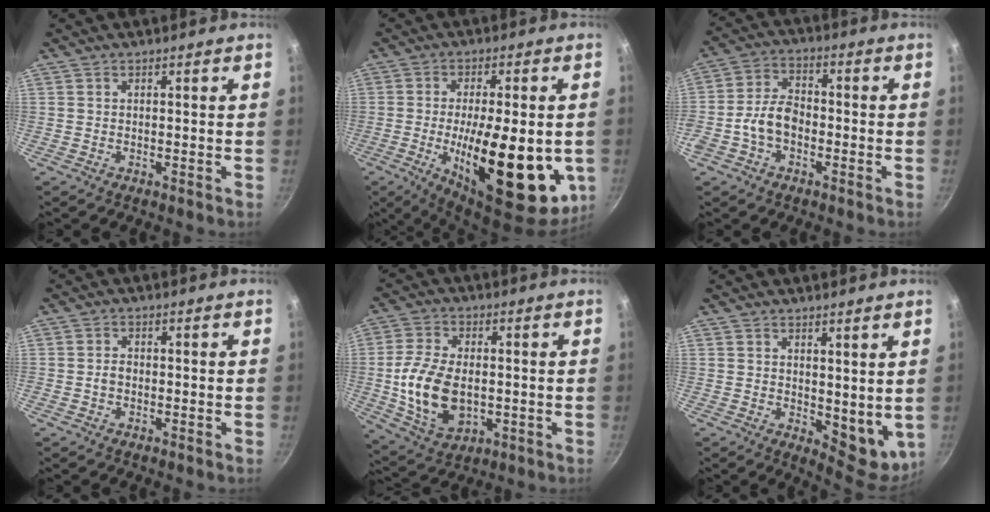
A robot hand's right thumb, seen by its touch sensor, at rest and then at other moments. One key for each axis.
{"total": 22.8, "fx": -4.3, "fy": 8.6, "fz": 20.6, "tx": -0.287, "ty": -0.007, "tz": -0.052}
{"total": 7.7, "fx": -2.5, "fy": 5.1, "fz": 5.2, "tx": -0.084, "ty": 0.034, "tz": -0.056}
{"total": 1.6, "fx": -0.4, "fy": 1.2, "fz": 0.9, "tx": -0.014, "ty": 0.010, "tz": -0.008}
{"total": 14.2, "fx": -1.2, "fy": 8.9, "fz": 11.0, "tx": -0.203, "ty": -0.001, "tz": -0.013}
{"total": 6.9, "fx": 1.6, "fy": 3.7, "fz": 5.6, "tx": -0.057, "ty": -0.019, "tz": 0.034}